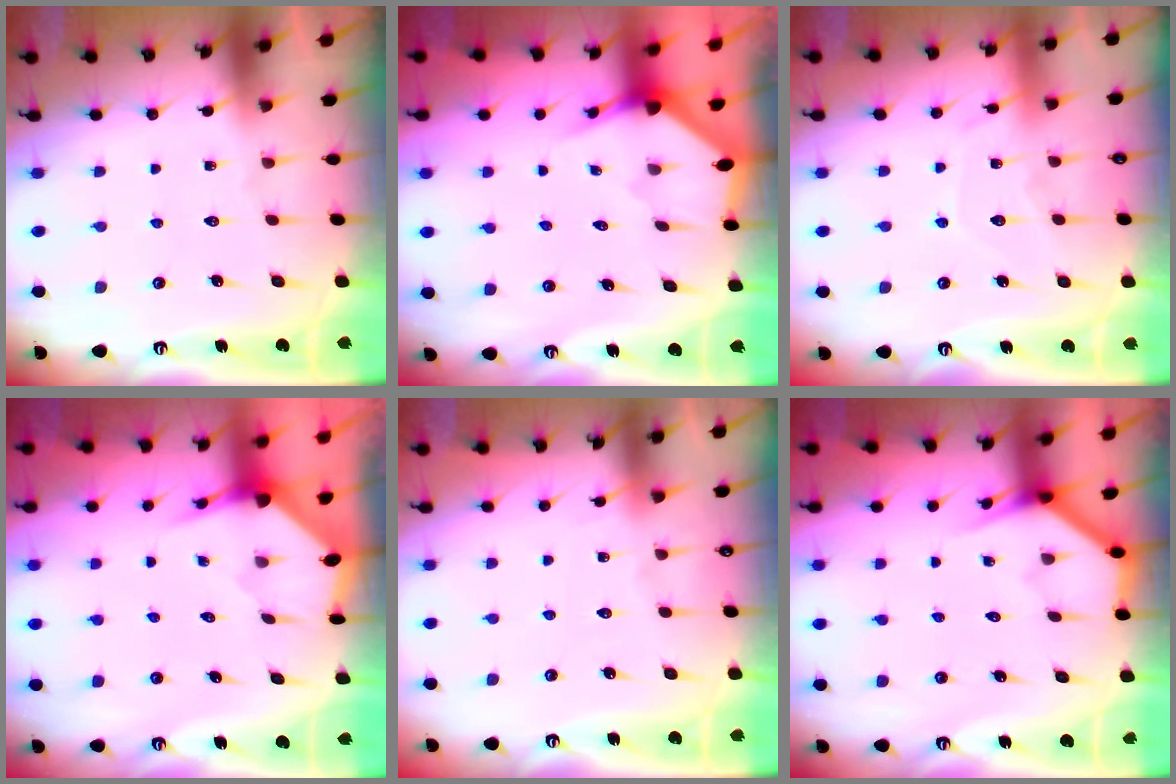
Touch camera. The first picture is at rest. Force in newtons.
{"total": 2.3, "press": 2.3, "slide": 0.1}
{"total": 8.0, "press": 8.0, "slide": 0.5}
{"total": 3.3, "press": 3.3, "slide": 0.1}
{"total": 4.3, "press": 4.2, "slide": 0.6}
{"total": 3.8, "press": 3.8, "slide": 0.3}